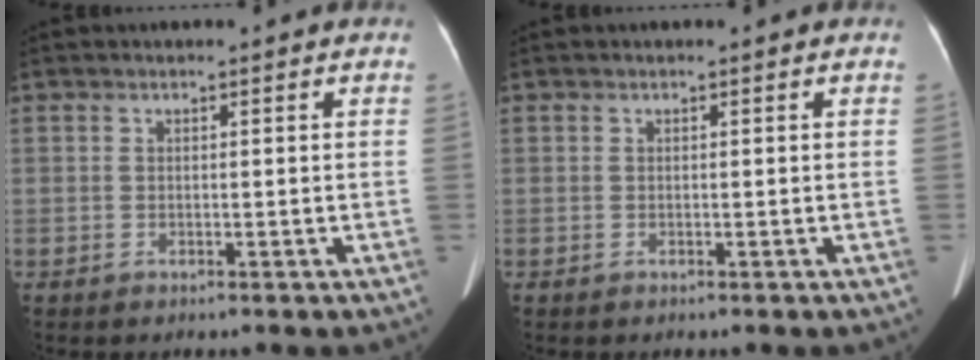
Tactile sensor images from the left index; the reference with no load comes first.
{"total": 0.0}